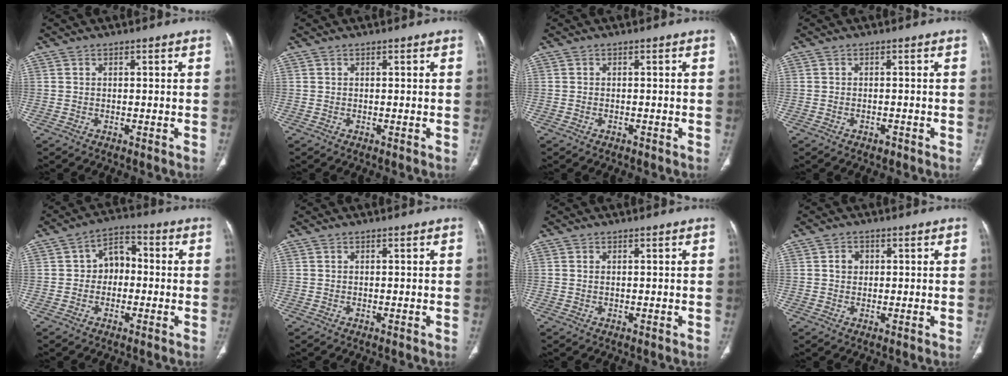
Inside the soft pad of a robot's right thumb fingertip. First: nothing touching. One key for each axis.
{"total": 0.0}
{"total": 0.6, "fx": -0.3, "fy": 0.4, "fz": 0.3, "tx": -0.011, "ty": 0.004, "tz": -0.002}
{"total": 1.3, "fx": -0.8, "fy": 0.8, "fz": 0.6, "tx": -0.013, "ty": 0.008, "tz": -0.007}
{"total": 6.6, "fx": -0.2, "fy": 5.0, "fz": 4.4, "tx": -0.042, "ty": 0.025, "tz": -0.016}
{"total": 0.0}
{"total": 0.6, "fx": 0.2, "fy": 0.3, "fz": 0.4, "tx": -0.013, "ty": 0.003, "tz": 0.006}
{"total": 2.3, "fx": 0.5, "fy": 2.0, "fz": 1.1, "tx": -0.009, "ty": 0.003, "tz": 0.007}